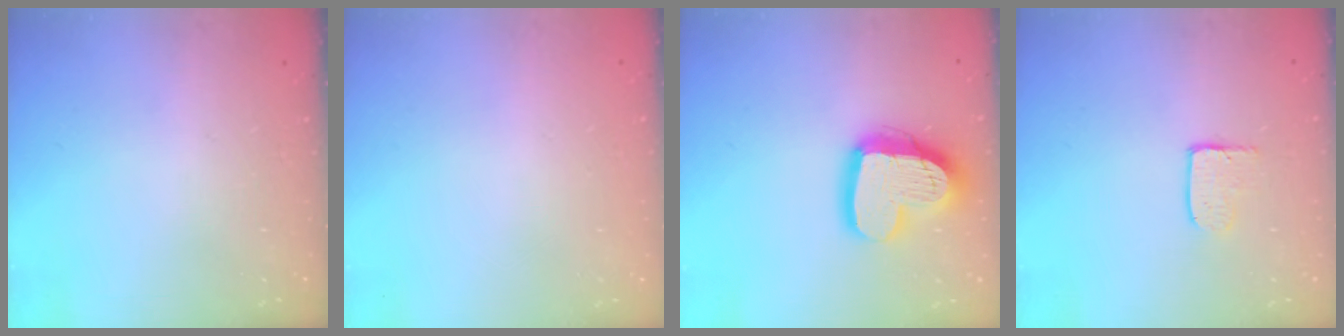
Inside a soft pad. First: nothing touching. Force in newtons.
{"total": 0.0}
{"total": 17.4, "press": 17.3, "slide": 1.5}
{"total": 3.9, "press": 3.9, "slide": 0.4}